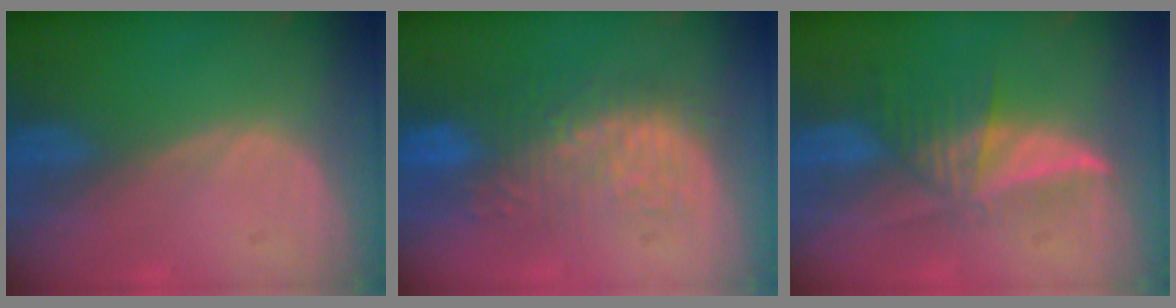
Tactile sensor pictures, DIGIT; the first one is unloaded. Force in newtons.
{"total": 9.9, "press": 9.3, "slide": 3.4}
{"total": 6.0, "press": 5.7, "slide": 1.9}